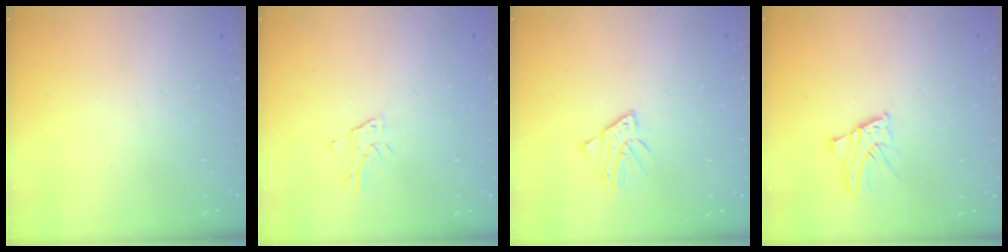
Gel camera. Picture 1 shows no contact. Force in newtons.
{"total": 1.3, "press": 1.3, "slide": 0.1}
{"total": 2.8, "press": 2.8, "slide": 0.3}
{"total": 2.3, "press": 2.3, "slide": 0.1}